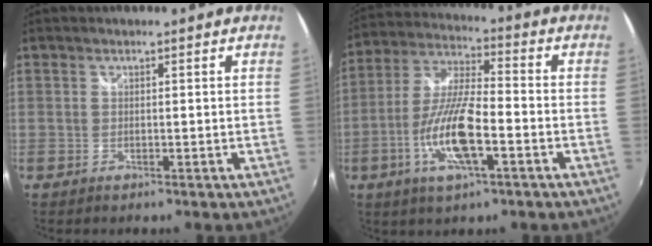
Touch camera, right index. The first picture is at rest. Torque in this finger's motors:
{"motor_torque": [2.14, 0.00, 1.05, 0.21]}